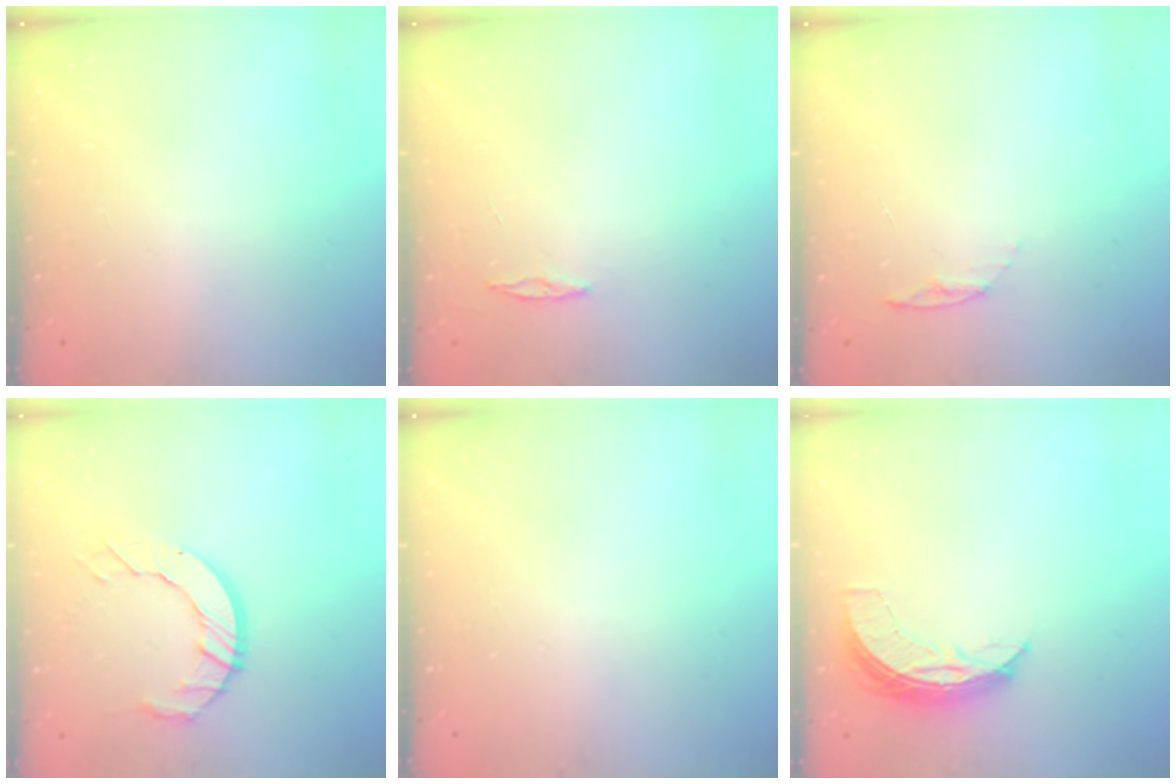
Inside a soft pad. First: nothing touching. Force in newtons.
{"total": 3.0, "press": 2.9, "slide": 0.3}
{"total": 4.9, "press": 4.9, "slide": 0.6}
{"total": 9.1, "press": 9.1, "slide": 0.9}
{"total": 0.0}
{"total": 6.8, "press": 6.8, "slide": 0.6}